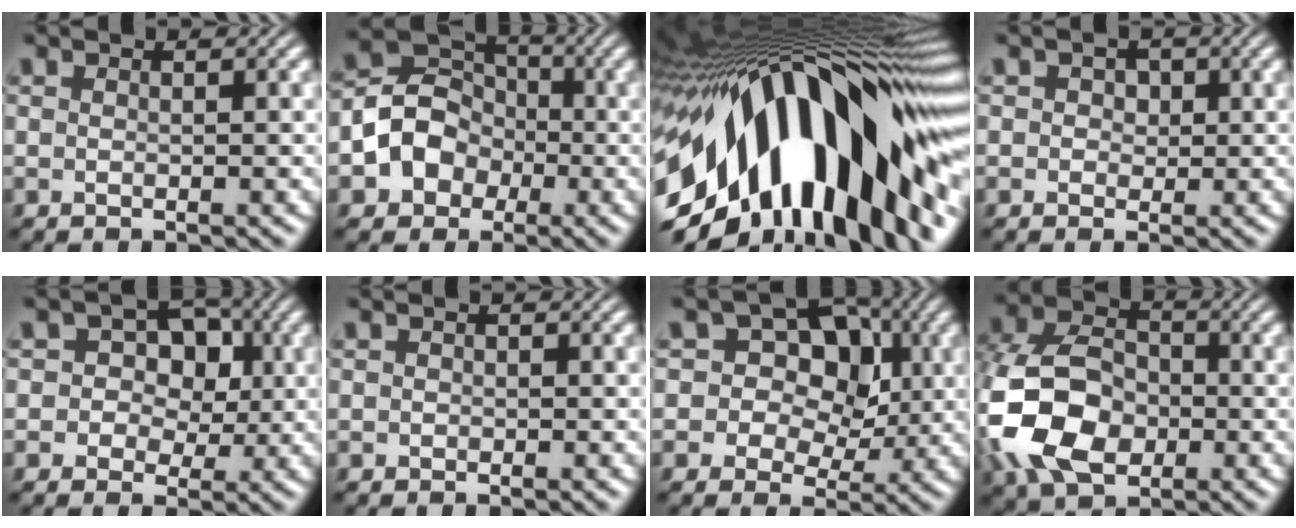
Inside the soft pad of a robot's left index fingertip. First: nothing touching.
{"total": 4.8, "force": [-1.6, 4.2, 1.8], "torque": [-0.022, 0.008, -0.036]}
{"total": 18.6, "force": [-3.9, 8.7, 16.0], "torque": [-0.254, 0.003, -0.069]}
{"total": 1.0, "force": [0.4, 0.9, 0.3], "torque": [0.001, 0.003, 0.003]}
{"total": 5.3, "force": [1.2, 4.4, 2.7], "torque": [-0.015, 0.018, -0.007]}
{"total": 0.6, "force": [-0.2, -0.2, -0.5], "torque": [0.006, -0.001, 0.003]}
{"total": 8.3, "force": [2.1, 6.7, 4.4], "torque": [-0.033, 0.031, 0.001]}
{"total": 10.2, "force": [-3.2, 7.0, 6.7], "torque": [-0.154, -0.003, -0.065]}